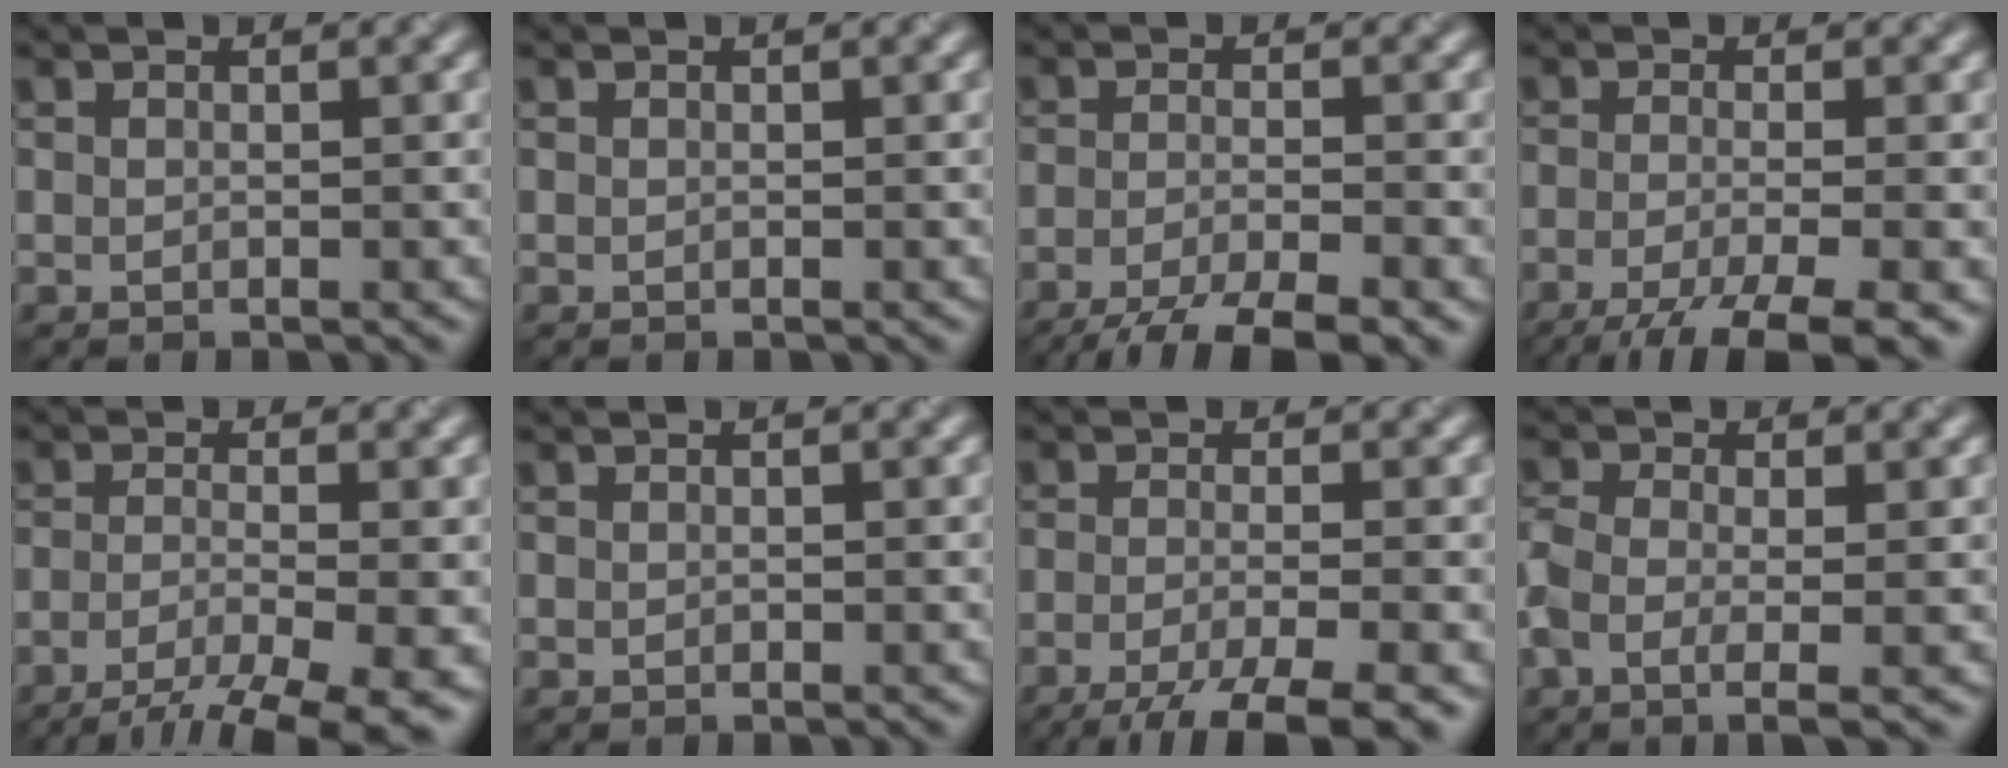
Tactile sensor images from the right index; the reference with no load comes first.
{"total": 0.0}
{"total": 7.2, "force": [-5.1, 1.6, 4.9], "torque": [-0.076, -0.012, -0.095]}
{"total": 8.5, "force": [-5.1, 2.2, 6.4], "torque": [-0.097, -0.018, -0.087]}
{"total": 8.2, "force": [-5.4, 1.9, 5.9], "torque": [-0.098, -0.014, -0.092]}
{"total": 0.0}
{"total": 7.6, "force": [-4.8, 1.8, 5.7], "torque": [-0.084, -0.014, -0.086]}
{"total": 4.5, "force": [-1.2, 2.0, 3.9], "torque": [-0.089, -0.003, -0.029]}